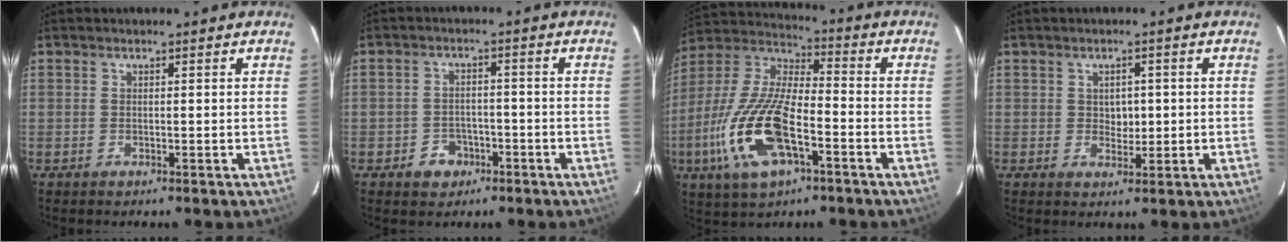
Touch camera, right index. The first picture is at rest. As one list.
[{"total": 4.7, "force": [-2.6, 3.8, 1.0], "torque": [-0.034, 0.015, -0.031]}, {"total": 19.2, "force": [-7.2, 7.6, 16.1], "torque": [-0.348, -0.019, -0.138]}, {"total": 3.1, "force": [0.1, 2.5, 1.7], "torque": [-0.023, 0.005, 0.003]}]